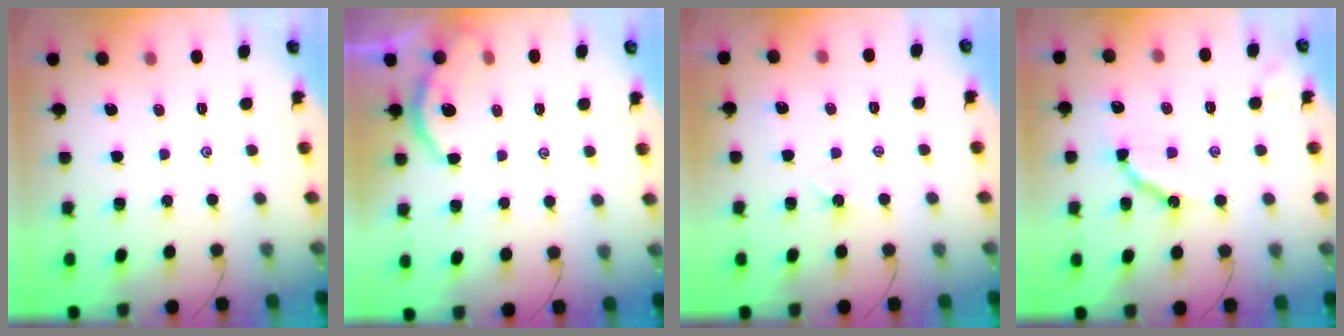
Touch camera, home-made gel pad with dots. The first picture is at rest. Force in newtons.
{"total": 4.3, "press": 4.3, "slide": 0.4}
{"total": 1.9, "press": 1.9, "slide": 0.4}
{"total": 10.4, "press": 10.4, "slide": 0.8}